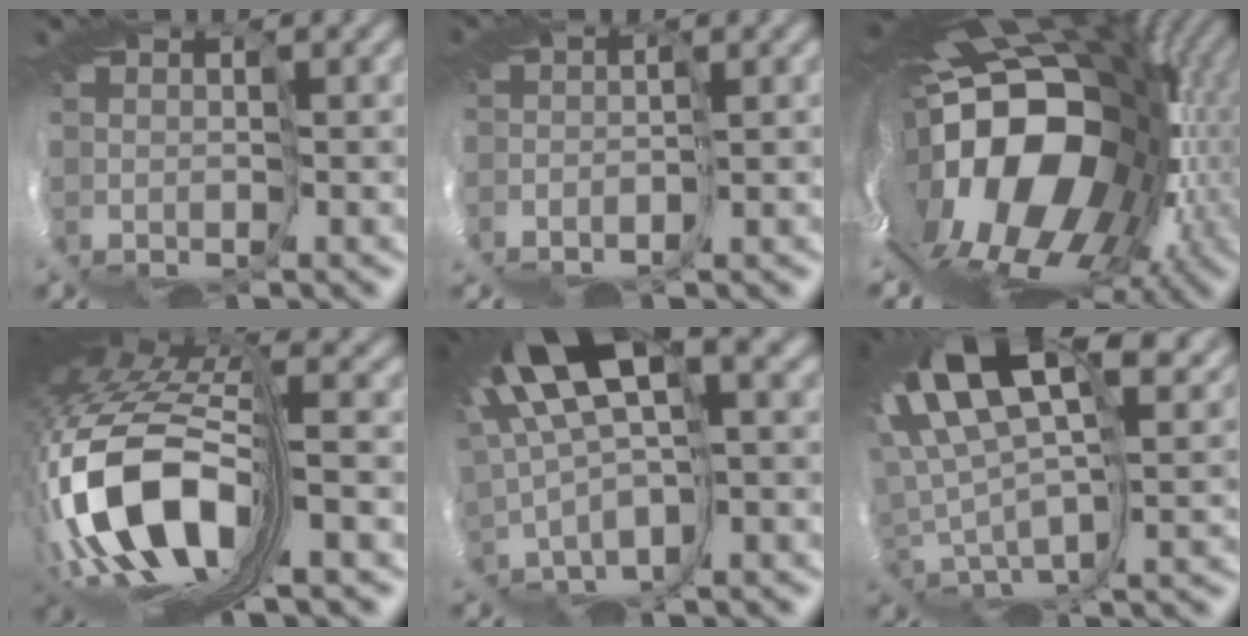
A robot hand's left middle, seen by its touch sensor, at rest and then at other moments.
{"total": 3.1, "force": [-3.0, -1.0, 0.2], "torque": [-0.034, 0.010, -0.048]}
{"total": 16.1, "force": [-1.8, 9.0, 13.2], "torque": [-0.217, -0.025, -0.041]}
{"total": 11.4, "force": [-4.4, 4.1, 9.7], "torque": [-0.259, -0.015, -0.067]}
{"total": 8.9, "force": [3.9, 1.5, 7.8], "torque": [-0.193, 0.014, 0.088]}
{"total": 13.0, "force": [7.0, 4.5, 10.0], "torque": [-0.237, 0.023, 0.138]}